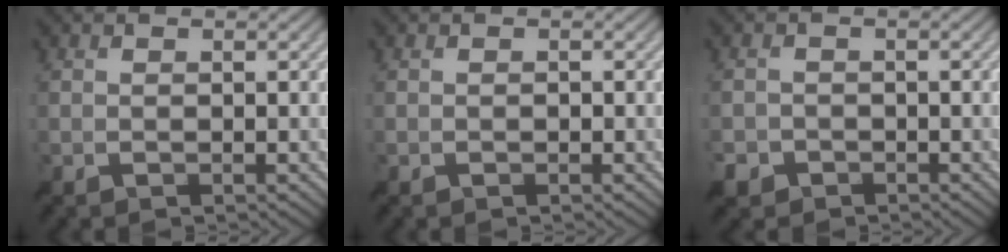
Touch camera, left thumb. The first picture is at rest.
{"total": 0.0}
{"total": 2.4, "force": [-1.6, 1.7, 0.5], "torque": [-0.015, -0.006, -0.038]}